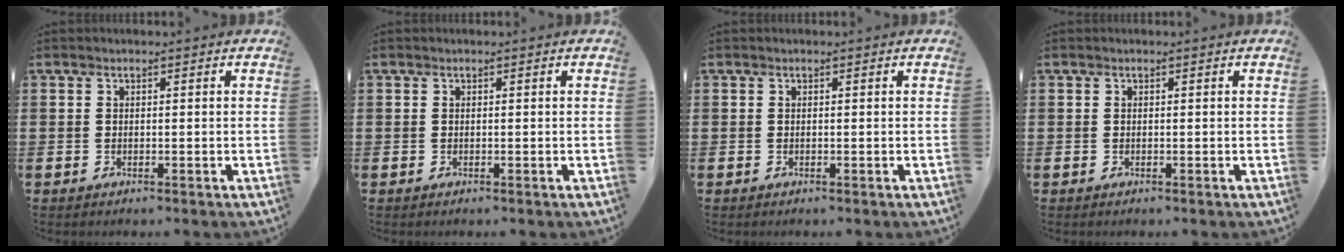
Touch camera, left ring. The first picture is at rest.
{"total": 0.0}
{"total": 0.0}
{"total": 0.0}